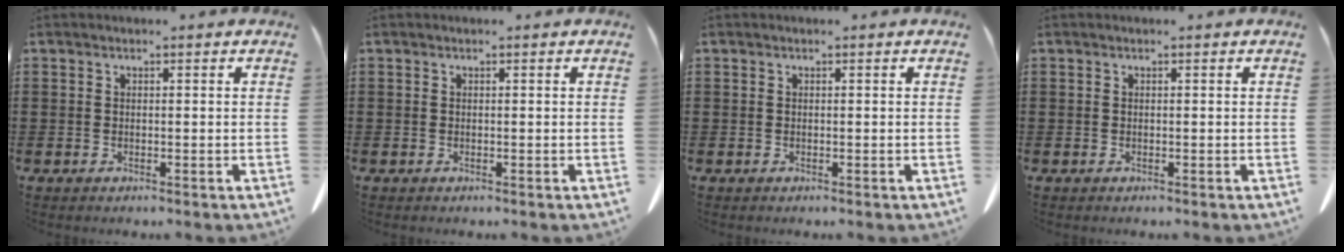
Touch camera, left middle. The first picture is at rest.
{"total": 0.0}
{"total": 0.0}
{"total": 0.0}